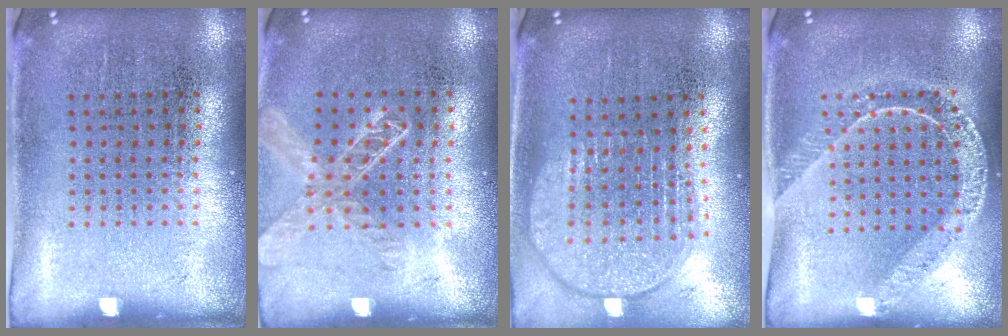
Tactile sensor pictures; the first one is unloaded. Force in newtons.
{"total": 1.4, "press": 1.3, "slide": 0.5}
{"total": 1.9, "press": 1.6, "slide": 1.0}
{"total": 1.7, "press": 1.6, "slide": 0.5}